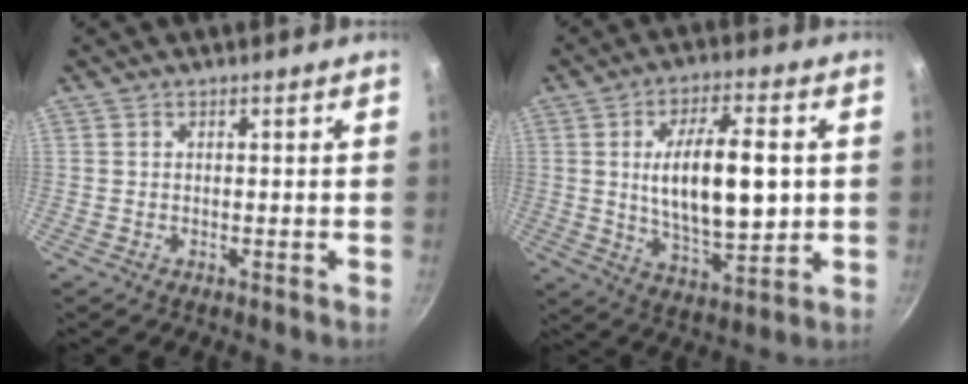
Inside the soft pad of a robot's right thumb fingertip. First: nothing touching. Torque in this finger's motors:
{"motor_torque": [-0.52, 1.61, 0.66, 0.55, 0.28]}